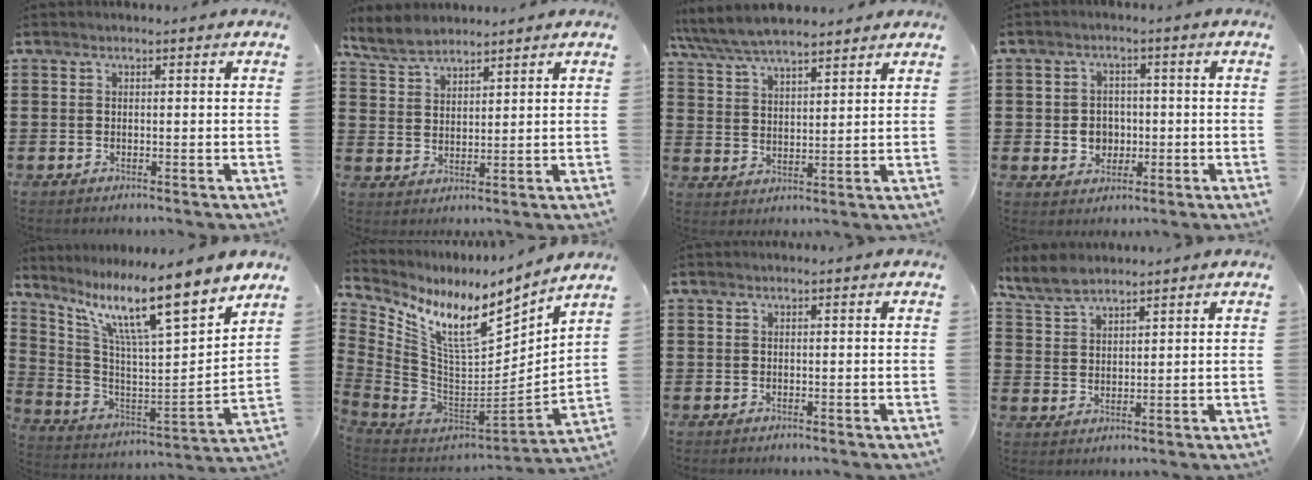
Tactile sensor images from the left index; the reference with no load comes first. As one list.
[{"total": 4.4, "force": [4.0, 1.4, 1.0], "torque": [-0.036, -0.003, 0.076]}, {"total": 6.4, "force": [6.0, 1.3, 2.0], "torque": [-0.060, -0.018, 0.108]}, {"total": 4.1, "force": [-0.5, 3.7, 1.6], "torque": [-0.037, 0.004, -0.015]}, {"total": 13.0, "force": [9.7, 1.0, 8.6], "torque": [-0.187, -0.068, 0.152]}, {"total": 11.2, "force": [6.5, 4.0, 8.2], "torque": [-0.176, -0.053, 0.109]}, {"total": 0.0}, {"total": 4.3, "force": [3.8, 1.2, 1.4], "torque": [-0.041, -0.004, 0.072]}]